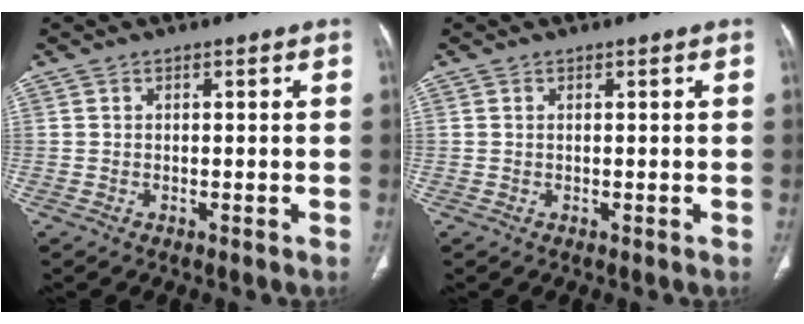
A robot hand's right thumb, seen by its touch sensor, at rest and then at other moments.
{"total": 0.0}